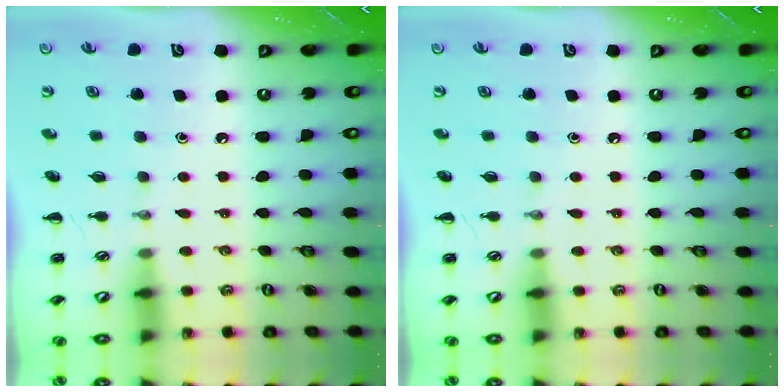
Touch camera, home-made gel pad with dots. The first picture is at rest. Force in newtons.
{"total": 0.0}